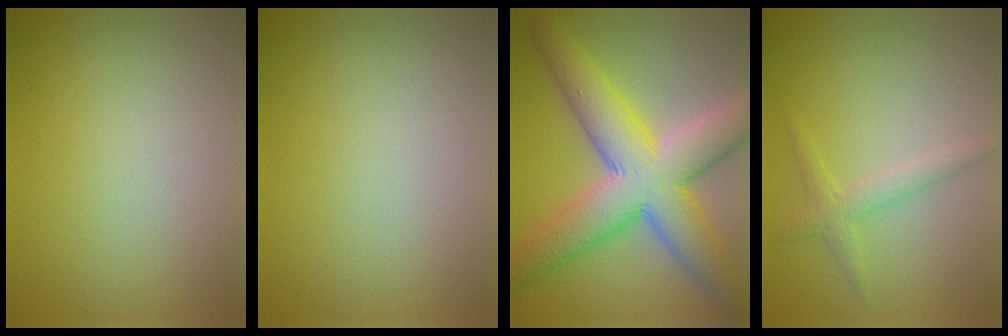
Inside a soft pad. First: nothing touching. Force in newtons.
{"total": 0.0}
{"total": 10.7, "press": 10.7, "slide": 0.5}
{"total": 1.8, "press": 1.8, "slide": 0.0}